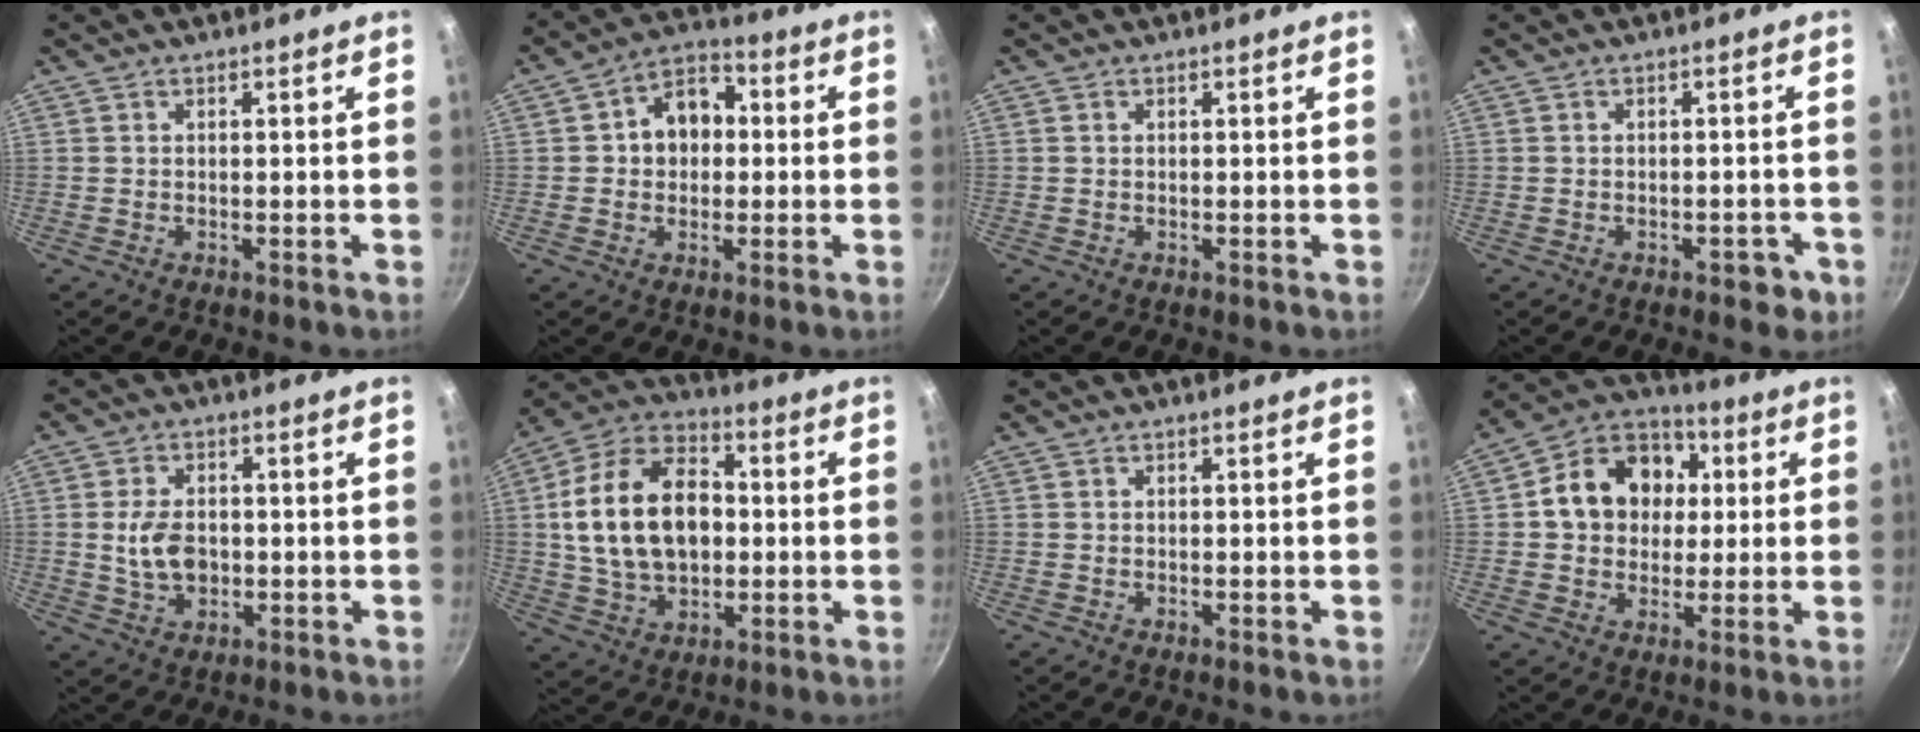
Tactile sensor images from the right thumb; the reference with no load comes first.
{"total": 9.4, "force": [0.8, 7.3, 6.0], "torque": [-0.046, 0.019, -0.002]}
{"total": 0.0}
{"total": 3.3, "force": [-1.7, 1.9, 2.2], "torque": [-0.007, 0.022, -0.007]}
{"total": 7.3, "force": [-0.2, 4.9, 5.4], "torque": [-0.087, 0.001, -0.002]}
{"total": 20.3, "force": [1.0, 13.6, 15.0], "torque": [-0.244, 0.025, 0.015]}
{"total": 0.0}
{"total": 15.4, "force": [2.4, 12.5, 8.6], "torque": [-0.111, 0.023, 0.024]}